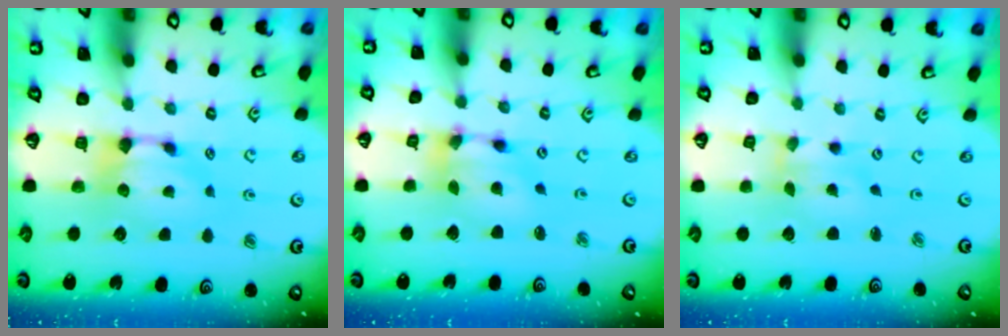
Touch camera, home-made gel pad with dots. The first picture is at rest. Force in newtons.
{"total": 5.3, "press": 5.0, "slide": 1.9}
{"total": 2.4, "press": 2.2, "slide": 1.0}